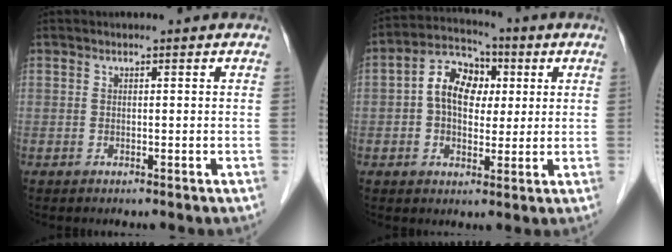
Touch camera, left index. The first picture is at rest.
{"total": 8.7, "force": [1.2, 5.8, 6.4], "torque": [-0.127, 0.034, 0.018]}